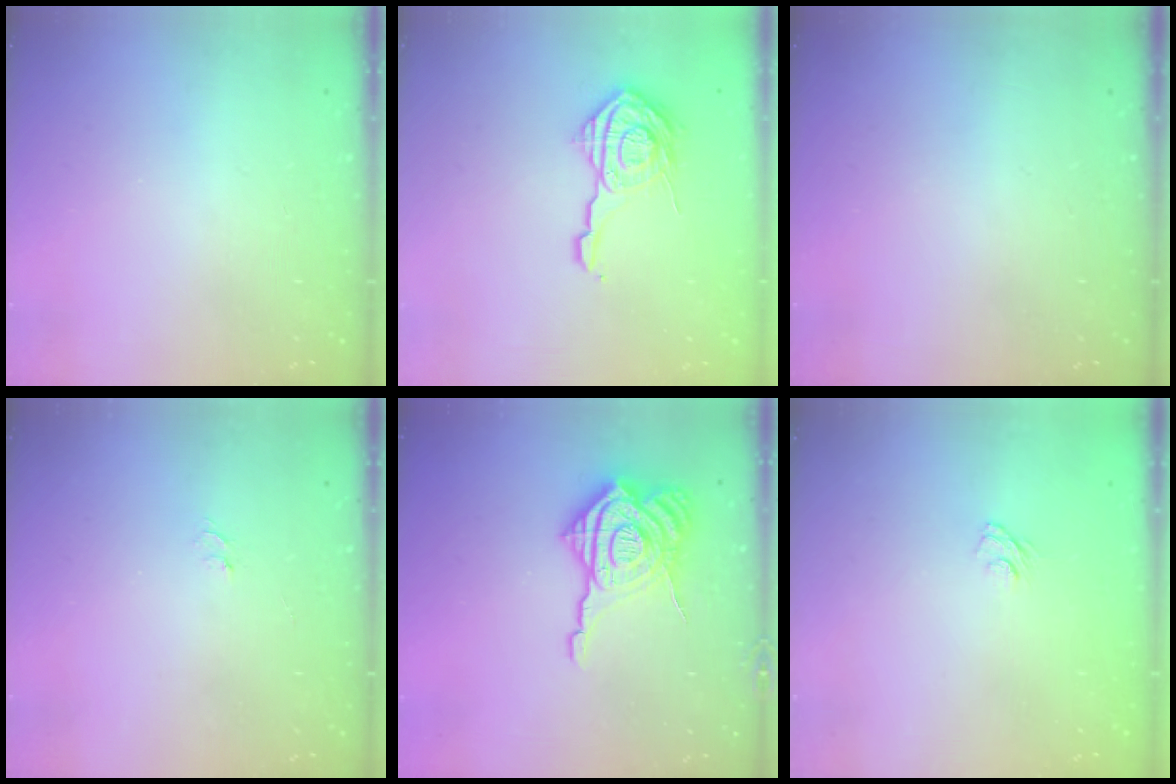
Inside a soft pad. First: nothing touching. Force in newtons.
{"total": 12.9, "press": 12.9, "slide": 0.8}
{"total": 0.0}
{"total": 3.5, "press": 3.4, "slide": 0.4}
{"total": 19.7, "press": 19.6, "slide": 2.2}
{"total": 7.4, "press": 7.3, "slide": 1.2}